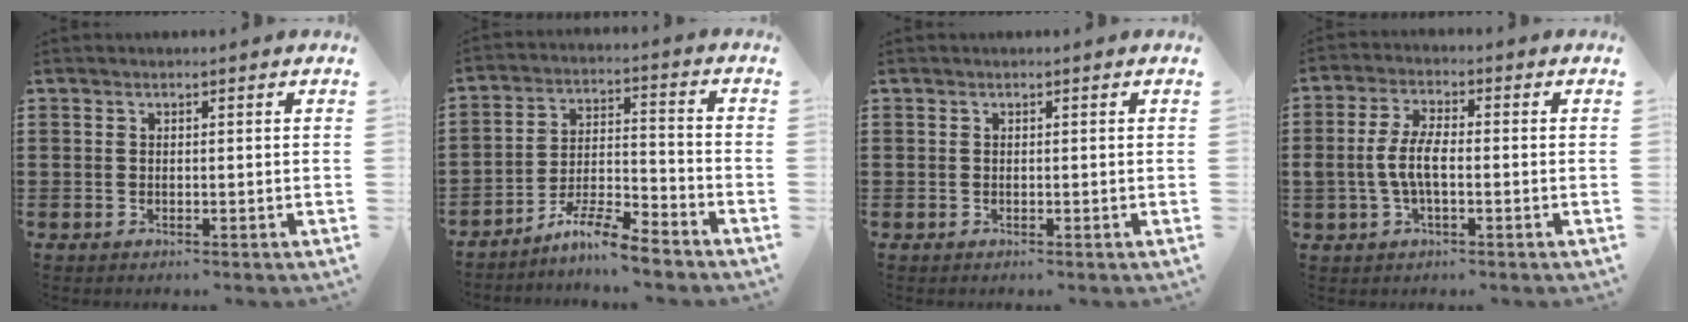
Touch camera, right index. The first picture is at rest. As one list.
[{"total": 7.6, "force": [-6.7, 0.4, 3.6], "torque": [-0.073, 0.005, -0.128]}, {"total": 0.0}, {"total": 5.5, "force": [-0.8, 2.3, 4.9], "torque": [-0.115, -0.001, -0.023]}]